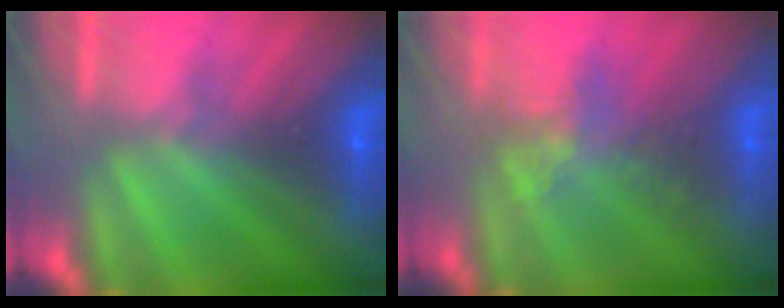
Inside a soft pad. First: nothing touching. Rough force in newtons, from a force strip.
{"total": 2.5}